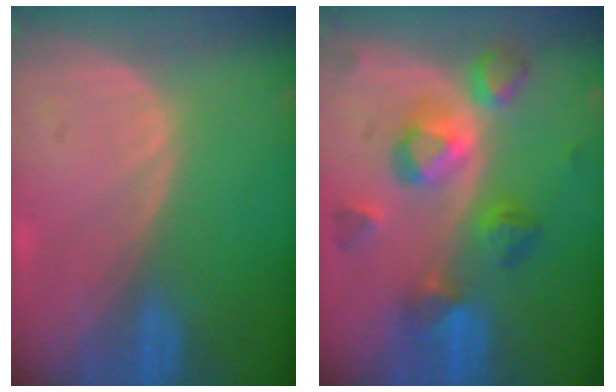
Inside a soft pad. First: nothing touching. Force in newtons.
{"total": 8.2, "press": 8.2, "slide": 0.3}